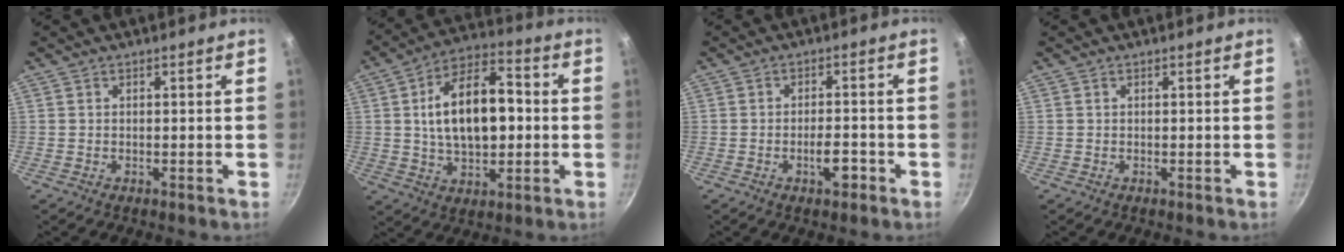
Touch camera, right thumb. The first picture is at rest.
{"total": 16.8, "force": [1.1, 9.3, 13.9], "torque": [-0.211, 0.021, 0.014]}
{"total": 4.1, "force": [-1.8, 1.7, 3.3], "torque": [-0.044, 0.013, -0.027]}
{"total": 0.0}